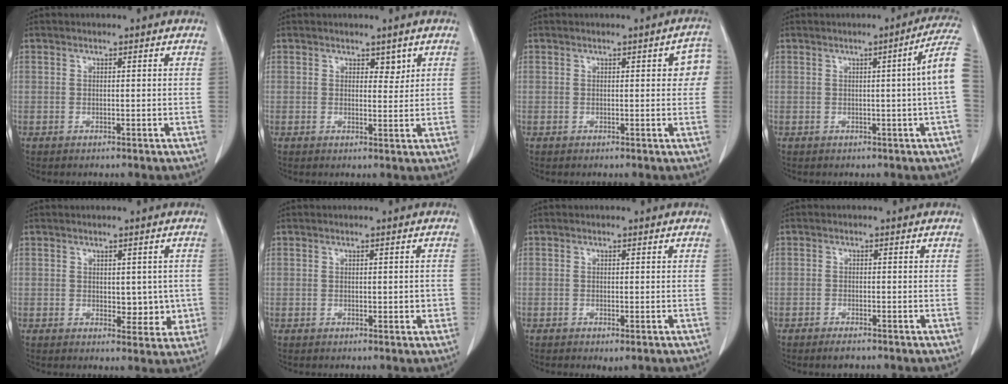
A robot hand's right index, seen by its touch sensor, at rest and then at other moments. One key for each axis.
{"total": 2.0, "fx": 1.3, "fy": 1.1, "fz": 1.1, "tx": -0.009, "ty": -0.007, "tz": 0.019}
{"total": 4.0, "fx": 0.8, "fy": 1.4, "fz": 3.6, "tx": -0.028, "ty": 0.011, "tz": 0.002}
{"total": 6.7, "fx": 0.4, "fy": -1.3, "fz": 6.6, "tx": -0.074, "ty": 0.007, "tz": 0.001}
{"total": 4.6, "fx": 0.0, "fy": 2.8, "fz": 3.6, "tx": -0.029, "ty": -0.003, "tz": 0.008}
{"total": 2.0, "fx": -0.2, "fy": 1.1, "fz": 1.7, "tx": -0.018, "ty": 0.001, "tz": 0.002}
{"total": 1.3, "fx": -0.7, "fy": 0.5, "fz": 1.0, "tx": -0.016, "ty": -0.004, "tz": -0.005}
{"total": 2.0, "fx": -1.6, "fy": 0.5, "fz": 1.1, "tx": -0.022, "ty": -0.003, "tz": -0.024}